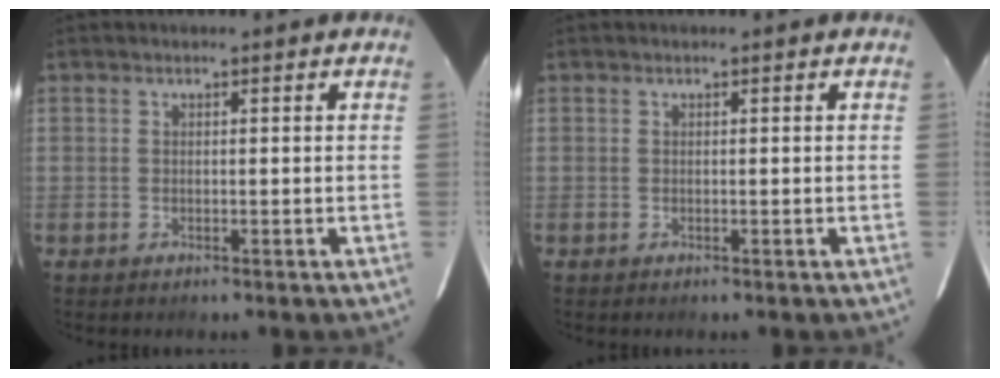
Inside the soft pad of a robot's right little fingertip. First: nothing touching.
{"total": 0.0}